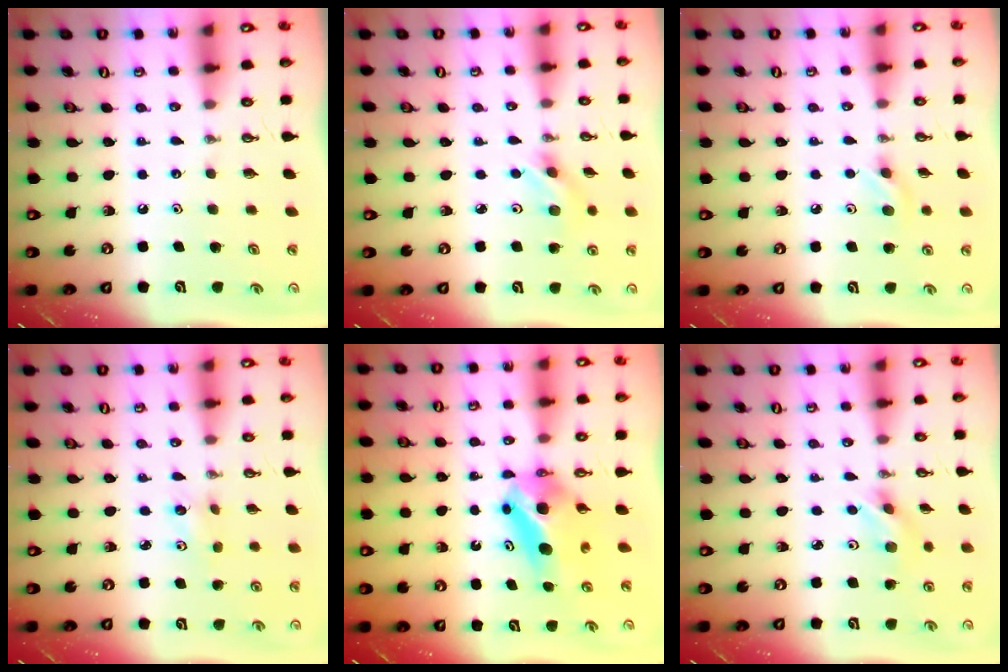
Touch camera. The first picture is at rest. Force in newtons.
{"total": 3.2, "press": 3.1, "slide": 0.4}
{"total": 6.4, "press": 6.0, "slide": 2.2}
{"total": 6.9, "press": 4.9, "slide": 4.8}
{"total": 6.9, "press": 6.6, "slide": 2.1}
{"total": 4.7, "press": 4.6, "slide": 0.7}